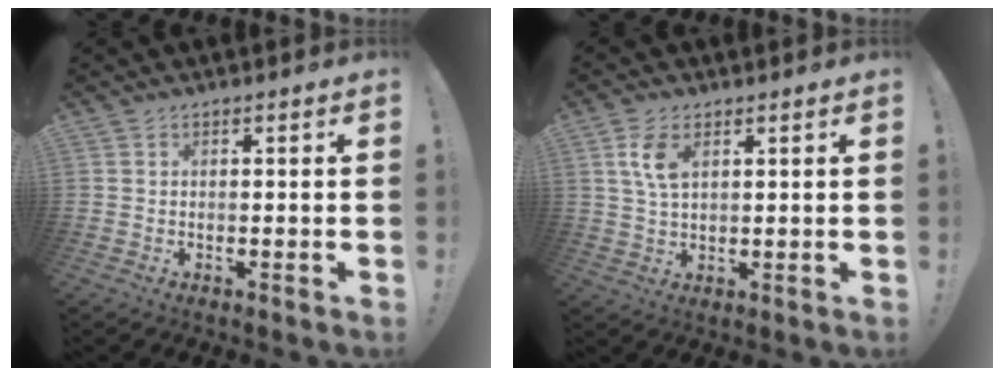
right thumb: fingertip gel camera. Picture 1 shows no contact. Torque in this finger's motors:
{"motor_torque": [0.11, 0.09, -0.14, -0.14, 0.00]}